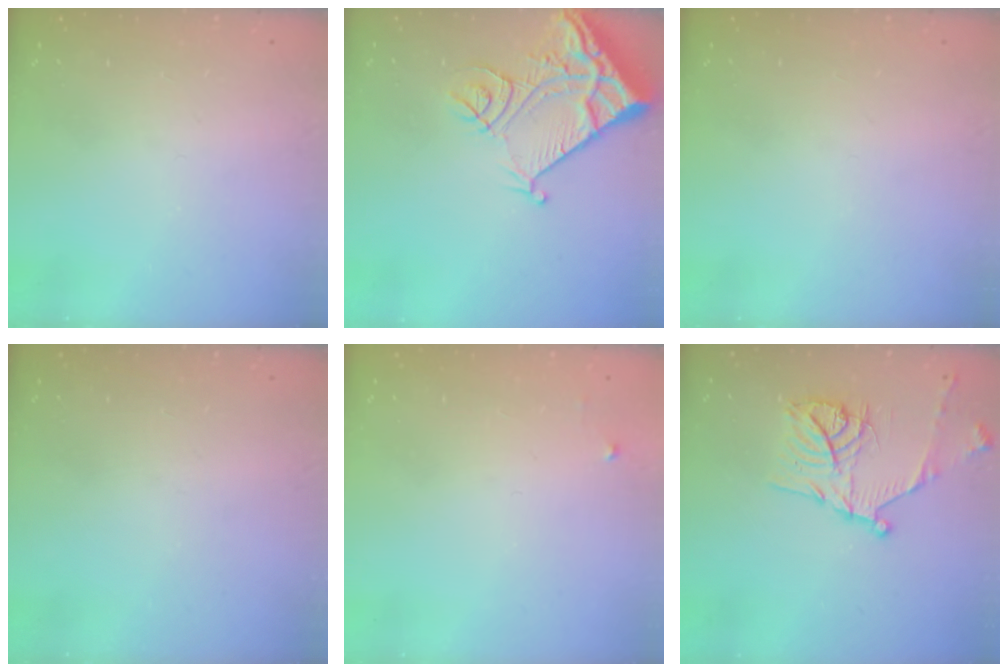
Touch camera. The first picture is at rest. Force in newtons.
{"total": 13.6, "press": 13.5, "slide": 1.7}
{"total": 0.0}
{"total": 0.0}
{"total": 2.5, "press": 2.5, "slide": 0.4}
{"total": 16.1, "press": 16.1, "slide": 1.3}